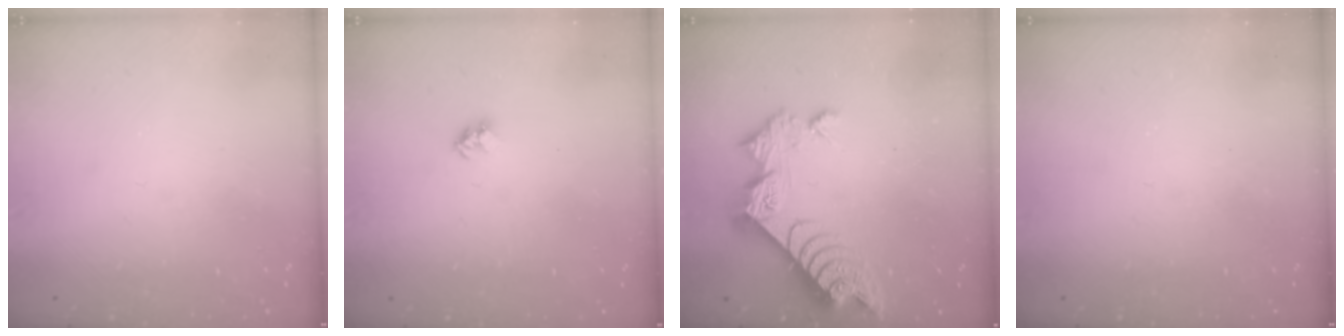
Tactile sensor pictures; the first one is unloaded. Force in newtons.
{"total": 2.4, "press": 2.4, "slide": 0.2}
{"total": 10.0, "press": 10.0, "slide": 0.9}
{"total": 0.0}